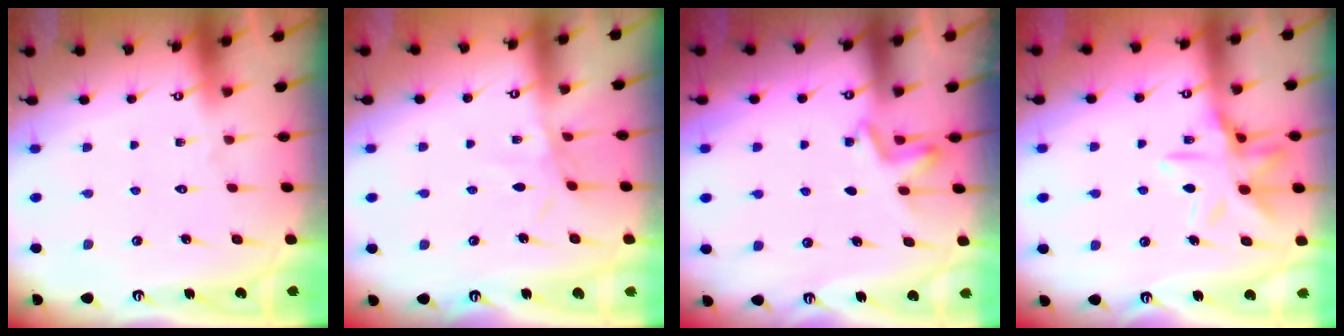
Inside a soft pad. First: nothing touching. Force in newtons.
{"total": 3.0, "press": 3.0, "slide": 0.1}
{"total": 2.4, "press": 2.2, "slide": 1.1}
{"total": 13.5, "press": 13.4, "slide": 1.1}